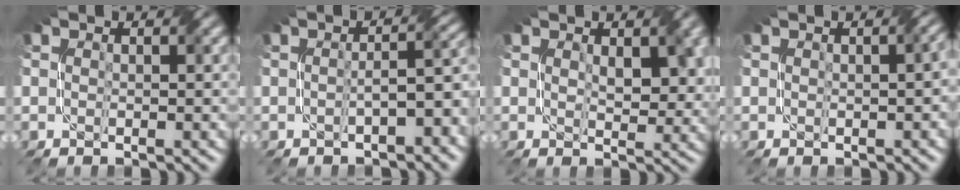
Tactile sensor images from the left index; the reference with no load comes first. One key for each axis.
{"total": 3.9, "fx": -1.8, "fy": 1.3, "fz": 3.2, "tx": -0.038, "ty": 0.013, "tz": -0.023}
{"total": 3.1, "fx": 1.2, "fy": 1.5, "fz": 2.4, "tx": -0.039, "ty": 0.001, "tz": 0.031}
{"total": 2.8, "fx": 0.1, "fy": 1.5, "fz": 2.4, "tx": -0.014, "ty": -0.001, "tz": 0.014}